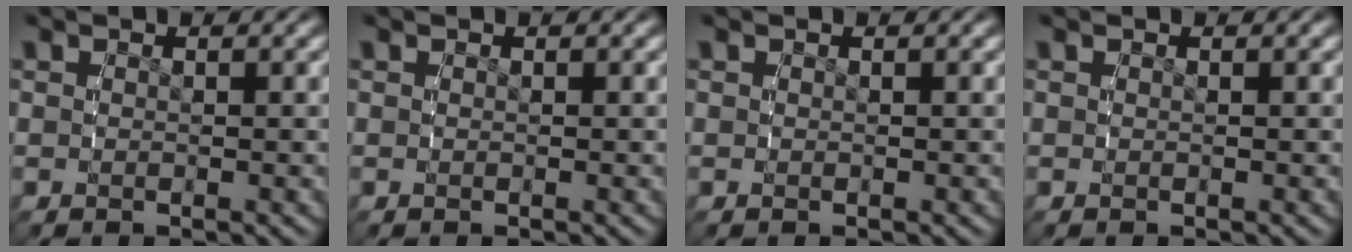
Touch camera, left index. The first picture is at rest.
{"total": 0.0}
{"total": 0.0}
{"total": 0.0}